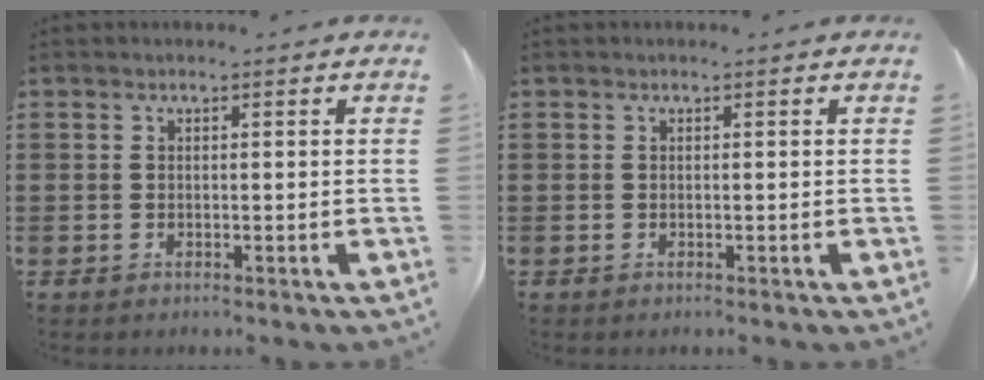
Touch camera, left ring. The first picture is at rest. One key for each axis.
{"total": 0.0}